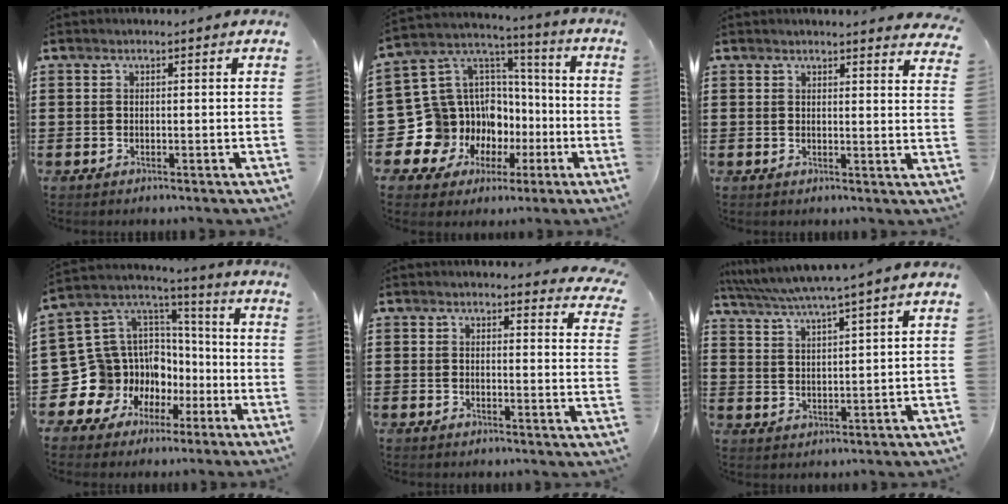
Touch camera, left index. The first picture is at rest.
{"total": 14.6, "force": [-5.4, 13.2, 3.3], "torque": [-0.120, -0.037, -0.055]}
{"total": 2.6, "force": [2.6, -0.3, 0.3], "torque": [-0.005, -0.013, 0.047]}
{"total": 13.6, "force": [-5.4, 12.3, 2.3], "torque": [-0.107, -0.026, -0.060]}
{"total": 3.0, "force": [3.0, 0.1, 0.5], "torque": [-0.013, -0.013, 0.054]}
{"total": 4.4, "force": [3.8, -0.9, 2.0], "torque": [-0.053, -0.025, 0.062]}